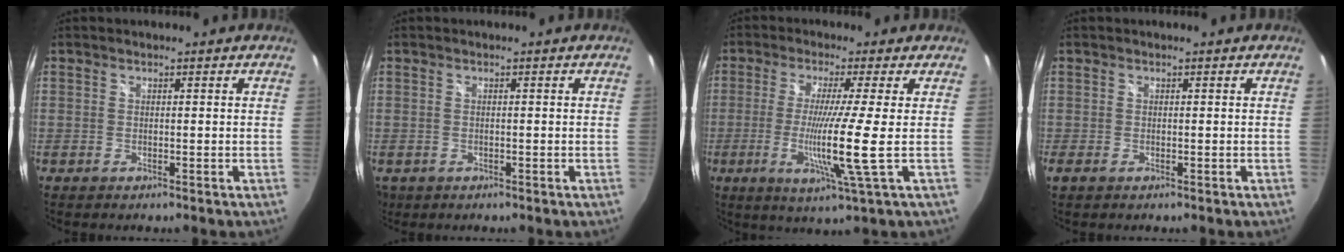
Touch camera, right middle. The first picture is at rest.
{"total": 4.1, "force": [-1.8, 3.2, 1.9], "torque": [-0.042, -0.012, -0.024]}
{"total": 9.6, "force": [-1.4, -2.5, 9.1], "torque": [-0.171, -0.026, -0.028]}
{"total": 0.9, "force": [-0.5, 0.6, 0.6], "torque": [-0.012, -0.002, -0.010]}